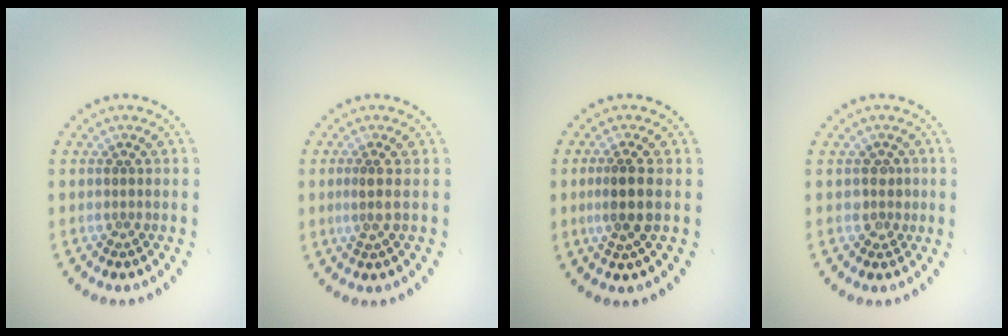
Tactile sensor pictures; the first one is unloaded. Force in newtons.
{"total": 1.2, "press": 0.7, "slide": 0.9}
{"total": 2.7, "press": 2.4, "slide": 1.2}
{"total": 1.3, "press": 1.1, "slide": 0.6}